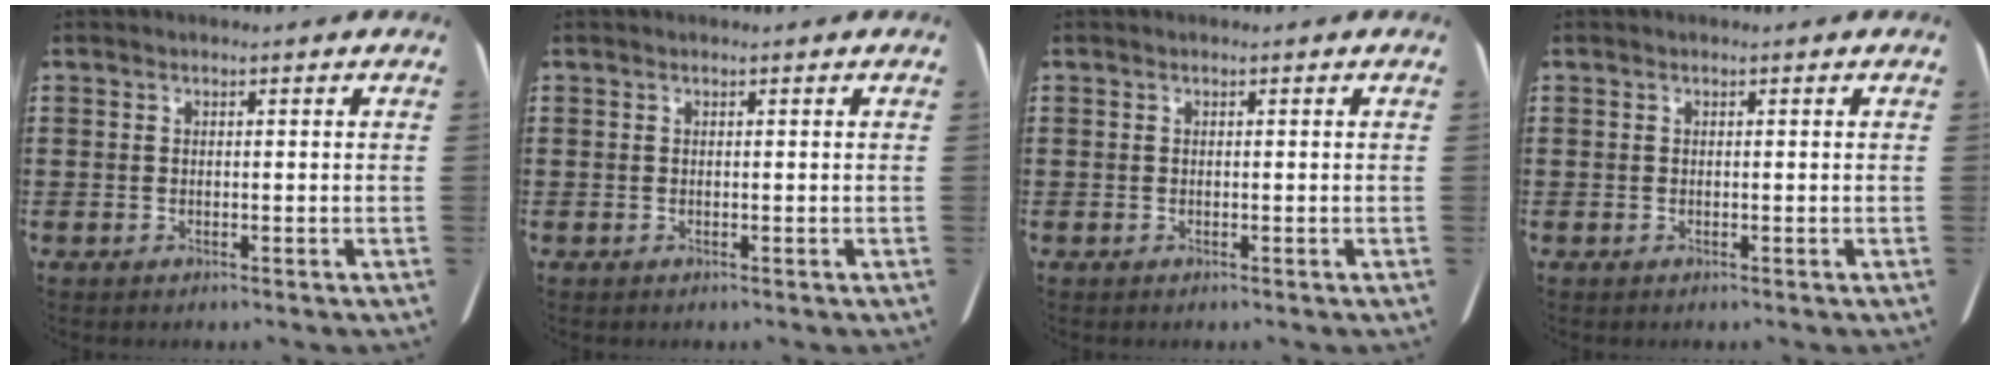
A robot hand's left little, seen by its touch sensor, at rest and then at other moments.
{"total": 0.0}
{"total": 0.0}
{"total": 0.0}